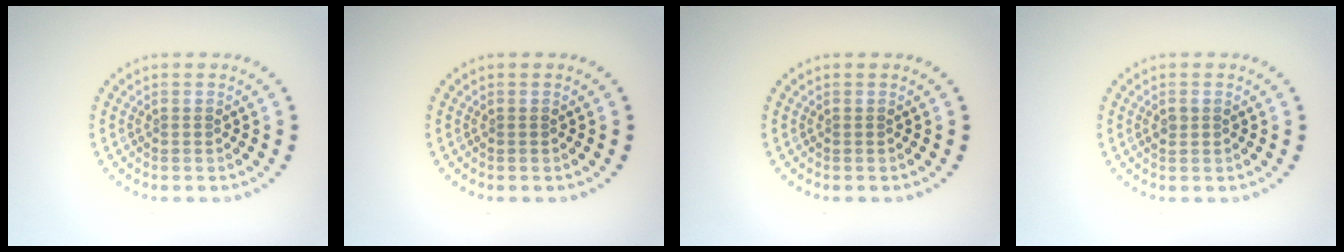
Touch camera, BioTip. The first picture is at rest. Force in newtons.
{"total": 0.0}
{"total": 0.0}
{"total": 0.9, "press": 0.9, "slide": 0.2}